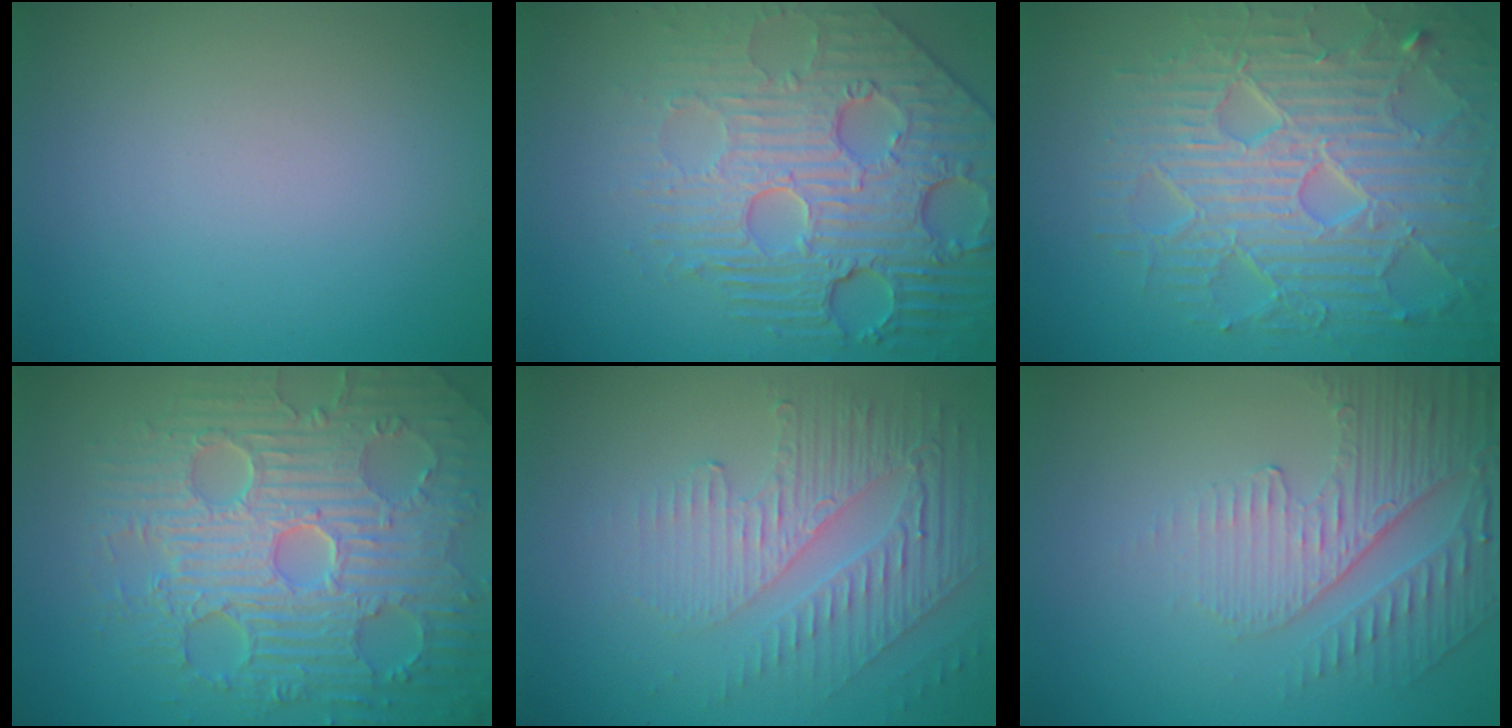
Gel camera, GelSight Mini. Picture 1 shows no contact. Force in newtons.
{"total": 8.7, "press": 6.0, "slide": 6.3}
{"total": 9.0, "press": 6.3, "slide": 6.5}
{"total": 10.1, "press": 7.0, "slide": 7.3}
{"total": 5.5, "press": 3.3, "slide": 4.4}
{"total": 5.0, "press": 3.4, "slide": 3.7}